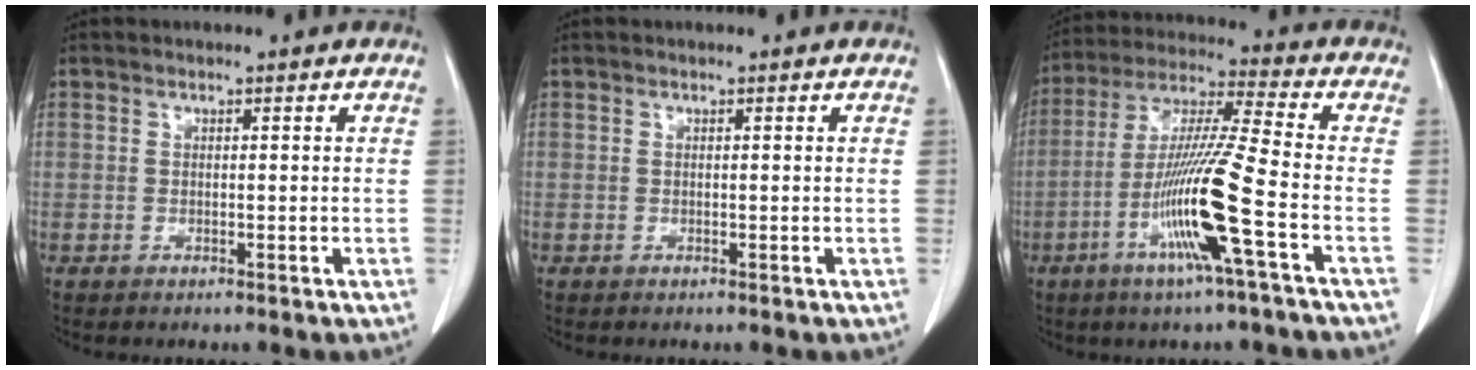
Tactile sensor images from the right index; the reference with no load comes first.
{"total": 0.0}
{"total": 14.4, "force": [-5.1, -1.2, 13.5], "torque": [-0.269, -0.013, -0.104]}